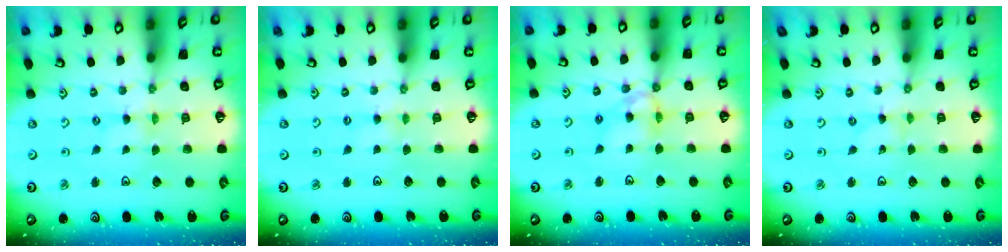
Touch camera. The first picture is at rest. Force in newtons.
{"total": 2.3, "press": 2.3, "slide": 0.4}
{"total": 8.9, "press": 8.9, "slide": 0.7}
{"total": 0.0}